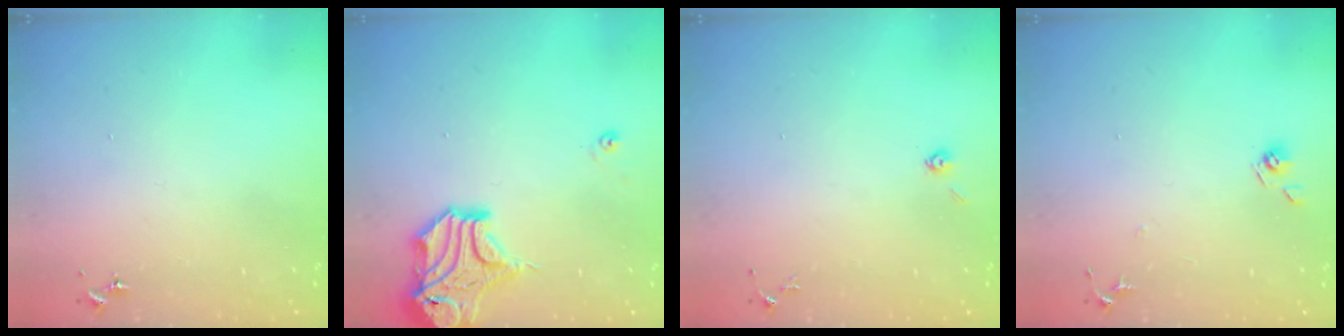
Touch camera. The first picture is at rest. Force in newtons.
{"total": 15.8, "press": 15.6, "slide": 2.7}
{"total": 3.4, "press": 3.3, "slide": 0.9}
{"total": 6.5, "press": 6.4, "slide": 1.3}